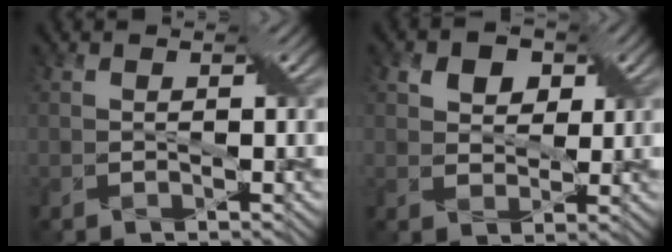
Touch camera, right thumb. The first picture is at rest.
{"total": 4.7, "force": [2.4, 3.3, 2.4], "torque": [-0.050, -0.005, 0.041]}